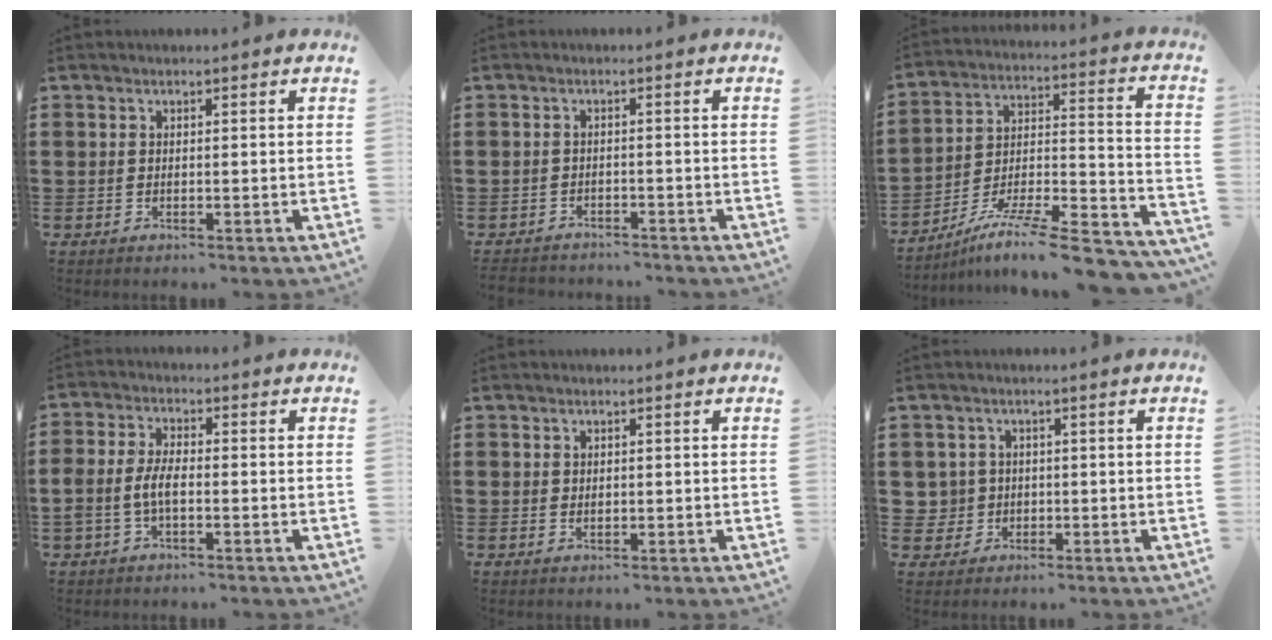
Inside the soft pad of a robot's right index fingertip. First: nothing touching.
{"total": 1.9, "force": [-1.9, 0.2, -0.3], "torque": [-0.003, -0.001, -0.043]}
{"total": 10.7, "force": [-8.7, 0.8, 6.2], "torque": [-0.094, 0.007, -0.168]}
{"total": 4.3, "force": [-1.2, 2.0, 3.6], "torque": [-0.092, -0.003, -0.030]}
{"total": 0.7, "force": [0.2, 0.5, 0.5], "torque": [-0.010, 0.003, 0.003]}
{"total": 3.1, "force": [-0.5, 3.0, 0.4], "torque": [-0.030, 0.004, -0.015]}